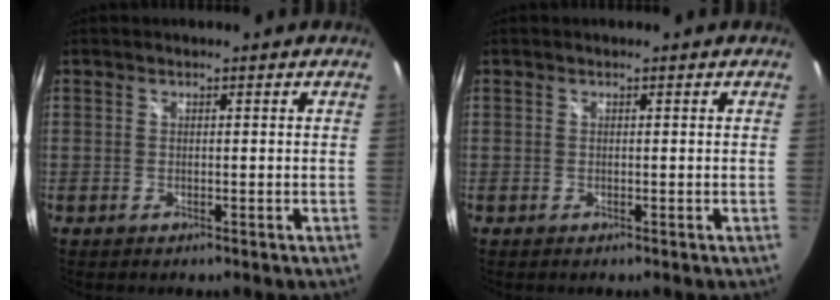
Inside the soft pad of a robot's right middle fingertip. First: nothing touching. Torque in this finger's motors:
{"motor_torque": [-0.08, 0.08, -0.02, 0.00]}